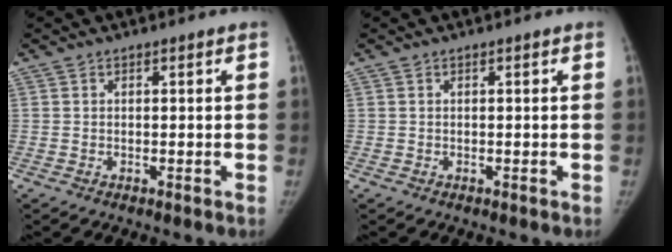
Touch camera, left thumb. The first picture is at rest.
{"total": 0.0}